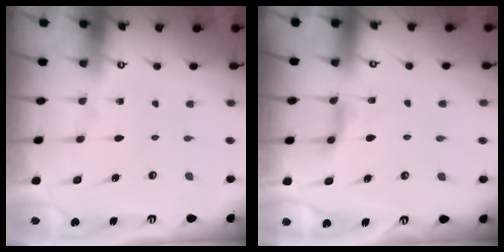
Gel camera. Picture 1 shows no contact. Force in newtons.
{"total": 4.3, "press": 4.2, "slide": 0.7}